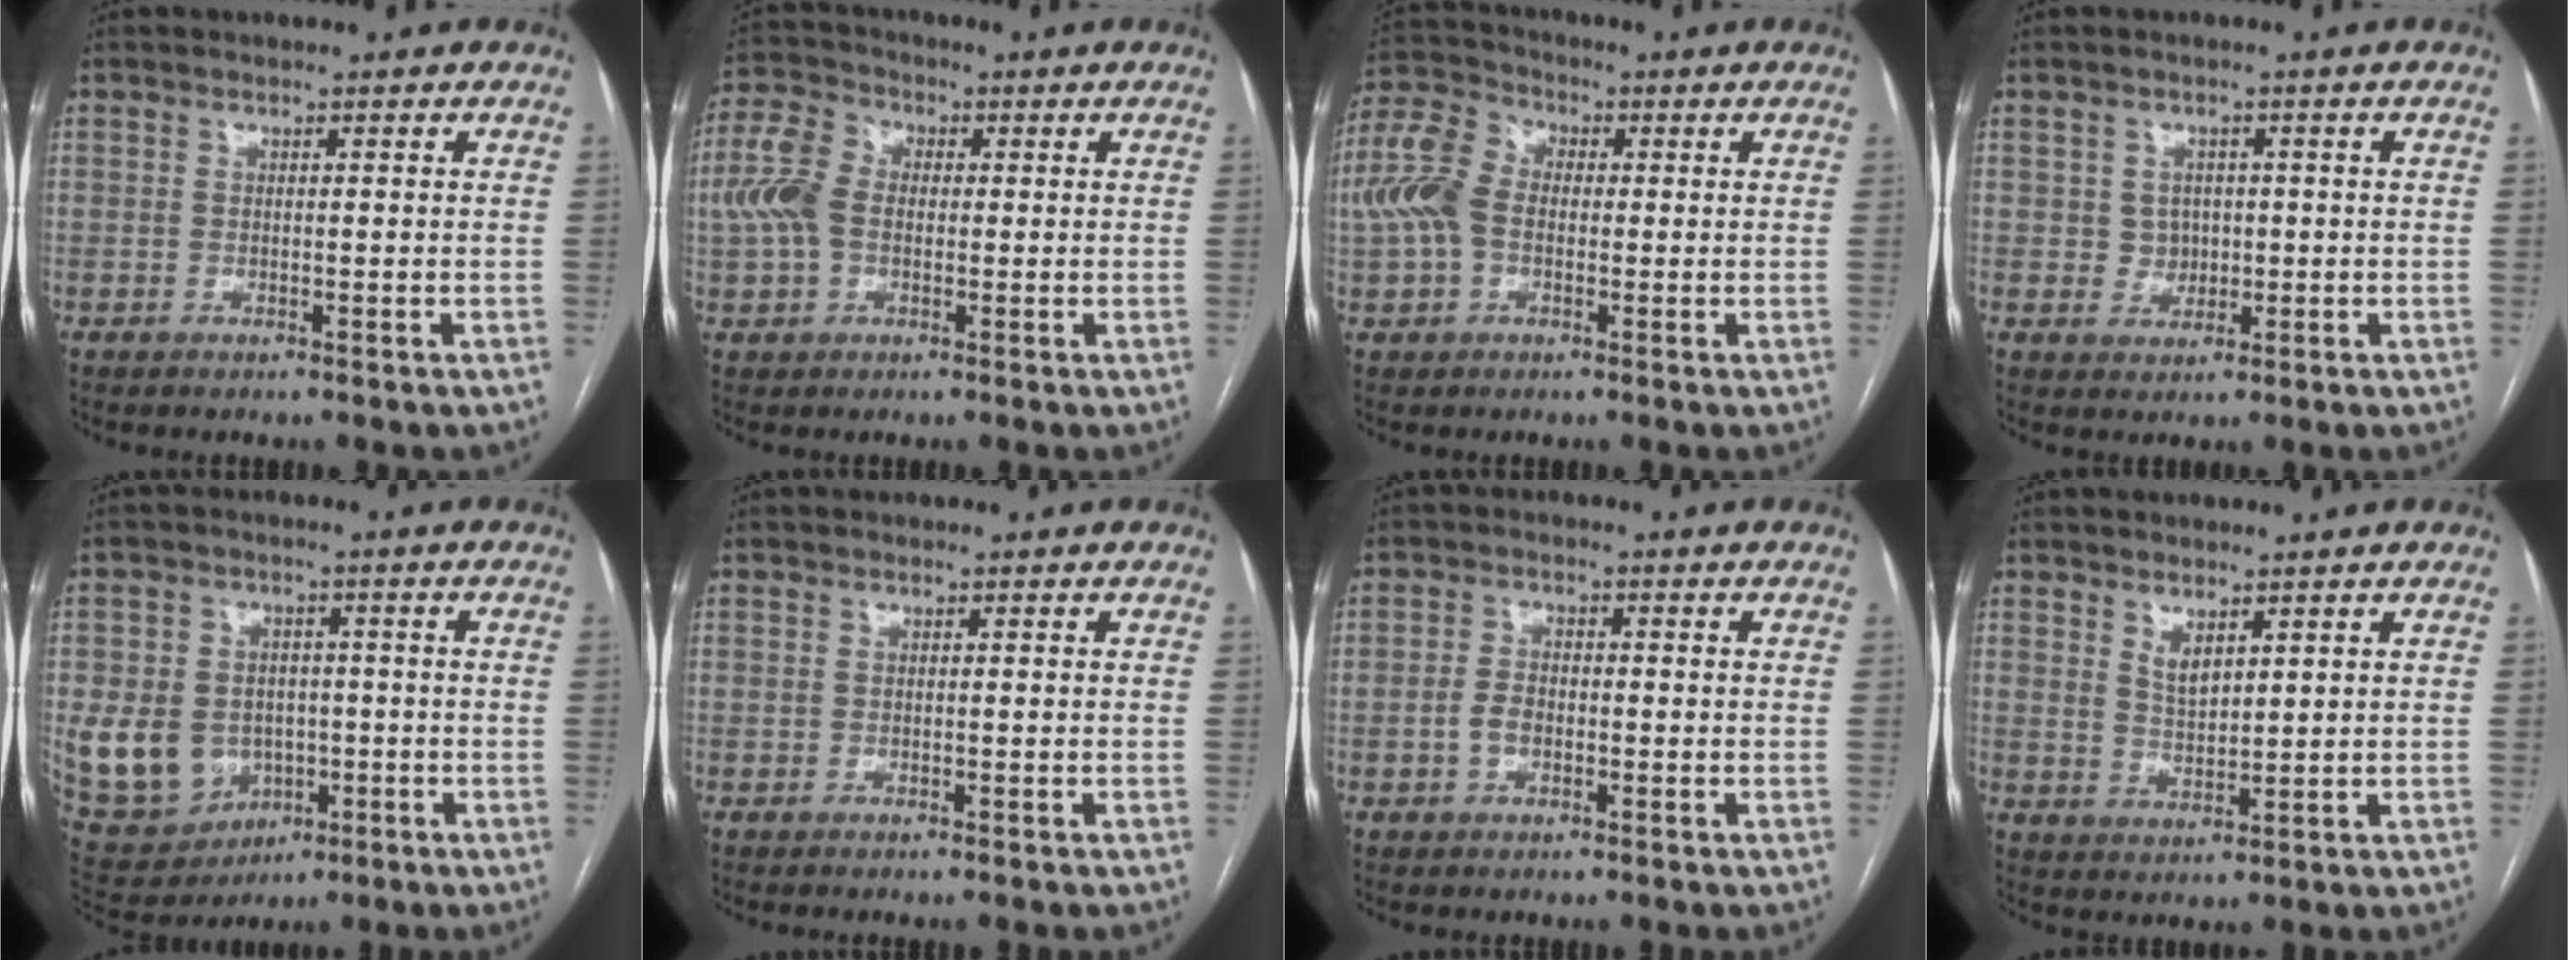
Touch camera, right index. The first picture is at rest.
{"total": 7.7, "force": [0.0, 5.5, 5.5], "torque": [-0.143, 0.026, -0.004]}
{"total": 8.8, "force": [-0.3, 6.2, 6.2], "torque": [-0.160, 0.034, -0.012]}
{"total": 3.0, "force": [0.2, 2.8, 0.8], "torque": [-0.006, 0.005, 0.007]}
{"total": 12.2, "force": [-2.1, 10.3, 6.1], "torque": [-0.140, 0.017, -0.013]}
{"total": 0.6, "force": [-0.5, -0.1, 0.3], "torque": [-0.004, 0.000, -0.008]}
{"total": 2.9, "force": [-0.9, 1.8, 2.1], "torque": [-0.042, 0.009, -0.016]}
{"total": 2.9, "force": [1.9, 1.1, 1.9], "torque": [-0.038, -0.008, 0.045]}